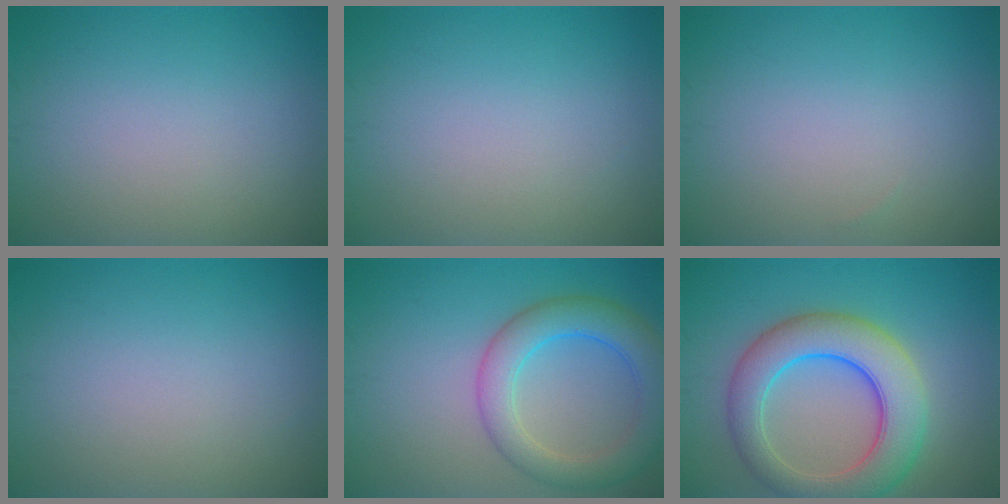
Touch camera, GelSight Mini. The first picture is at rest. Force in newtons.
{"total": 0.0}
{"total": 0.0}
{"total": 0.0}
{"total": 5.7, "press": 5.7, "slide": 0.2}
{"total": 8.2, "press": 8.2, "slide": 0.2}